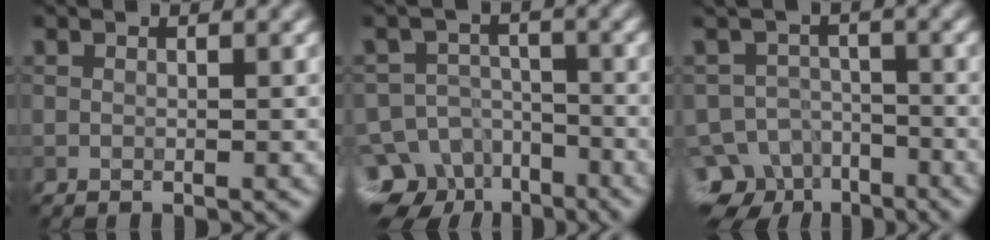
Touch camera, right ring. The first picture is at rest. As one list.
[{"total": 11.1, "force": [-8.4, 6.9, 2.6], "torque": [-0.036, -0.004, -0.124]}, {"total": 9.0, "force": [-7.2, 5.1, 2.2], "torque": [-0.012, -0.001, -0.111]}]